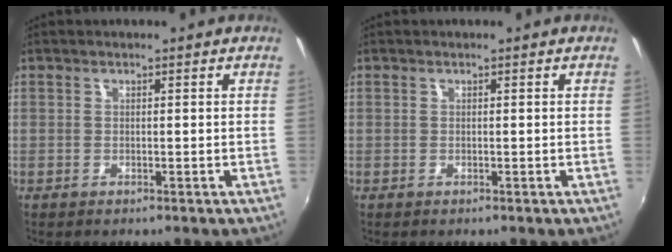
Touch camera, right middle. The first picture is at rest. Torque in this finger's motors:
{"motor_torque": [-0.02, -0.59, 0.05, 0.00]}